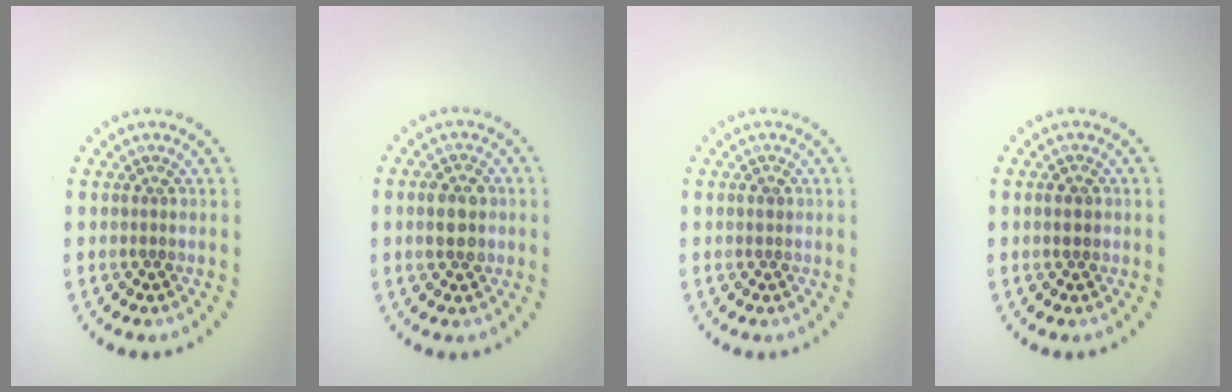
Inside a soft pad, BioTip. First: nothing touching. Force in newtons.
{"total": 2.8, "press": 2.8, "slide": 0.2}
{"total": 0.7, "press": 0.7, "slide": 0.1}
{"total": 1.1, "press": 1.1, "slide": 0.1}